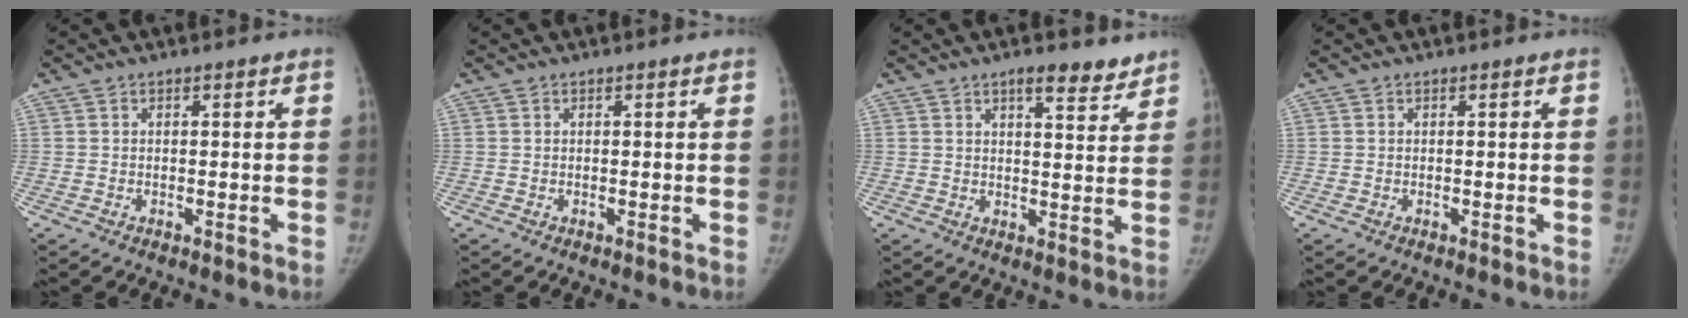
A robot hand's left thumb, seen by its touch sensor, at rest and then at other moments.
{"total": 0.0}
{"total": 6.1, "force": [4.6, 2.0, 3.5], "torque": [-0.028, -0.029, 0.063]}
{"total": 0.0}